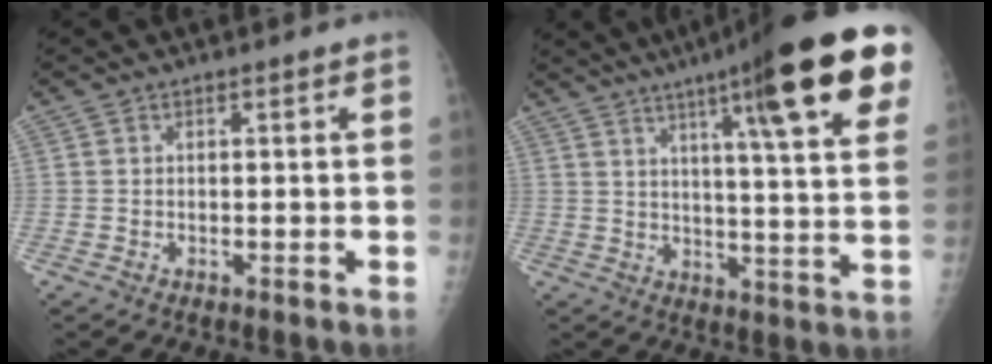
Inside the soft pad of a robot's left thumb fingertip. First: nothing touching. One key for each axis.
{"total": 23.9, "fx": 12.6, "fy": 3.3, "fz": 20.1, "tx": -0.272, "ty": -0.031, "tz": 0.168}